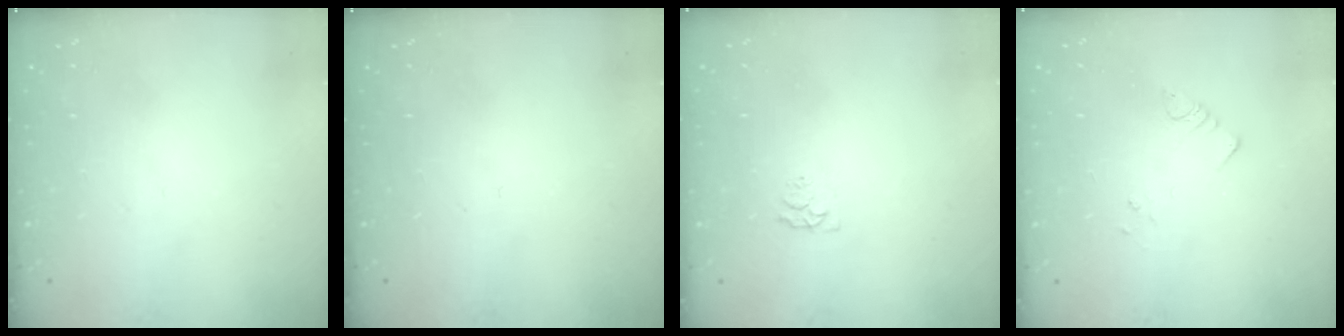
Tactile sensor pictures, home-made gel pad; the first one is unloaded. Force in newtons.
{"total": 0.0}
{"total": 3.2, "press": 3.2, "slide": 0.5}
{"total": 5.3, "press": 5.2, "slide": 0.6}